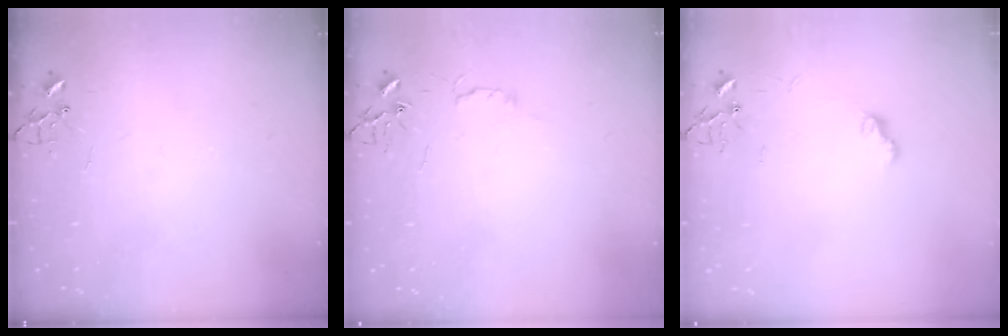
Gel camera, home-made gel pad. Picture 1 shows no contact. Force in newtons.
{"total": 4.4, "press": 4.4, "slide": 0.6}
{"total": 6.9, "press": 6.9, "slide": 0.7}